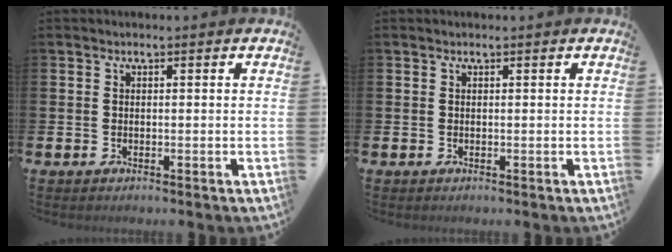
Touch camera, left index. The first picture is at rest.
{"total": 0.0}